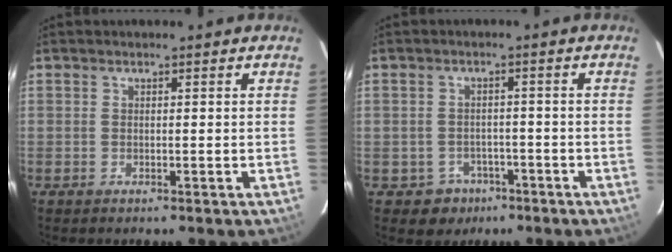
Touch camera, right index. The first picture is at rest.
{"total": 4.9, "force": [-2.6, 4.2, 0.3], "torque": [-0.019, 0.021, -0.027]}